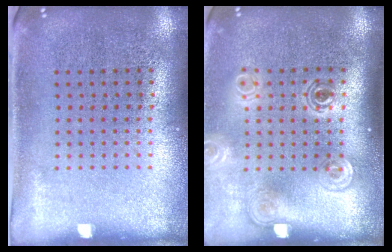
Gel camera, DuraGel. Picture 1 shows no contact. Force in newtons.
{"total": 1.8, "press": 1.4, "slide": 1.2}